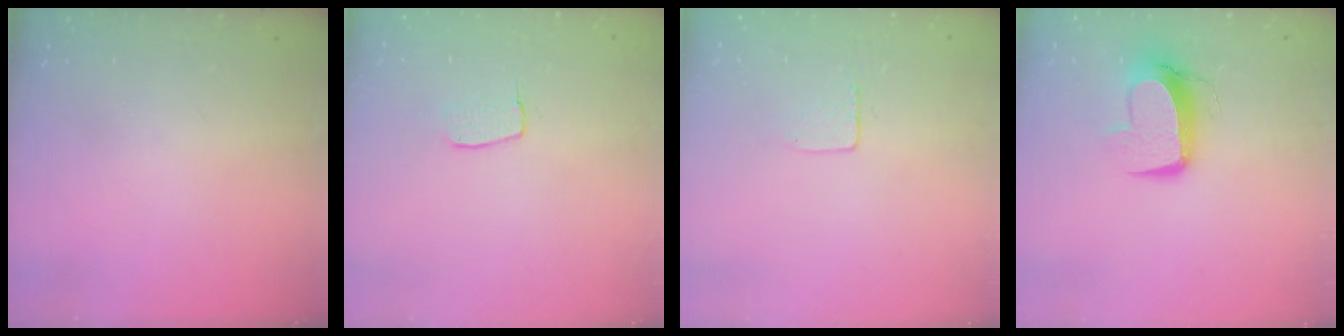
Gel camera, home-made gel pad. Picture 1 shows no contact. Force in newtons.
{"total": 4.7, "press": 4.7, "slide": 0.3}
{"total": 3.9, "press": 3.9, "slide": 0.3}
{"total": 11.1, "press": 11.0, "slide": 1.4}